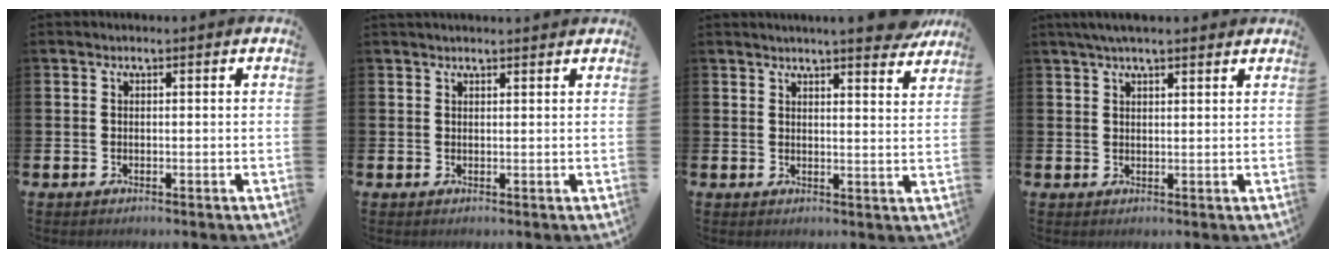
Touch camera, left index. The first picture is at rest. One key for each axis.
{"total": 1.1, "fx": 1.0, "fy": 0.0, "fz": 0.2, "tx": 0.008, "ty": -0.005, "tz": 0.016}
{"total": 5.3, "fx": 5.1, "fy": -0.2, "fz": 1.3, "tx": -0.019, "ty": -0.028, "tz": 0.088}
{"total": 3.3, "fx": 2.8, "fy": 0.6, "fz": 1.7, "tx": -0.035, "ty": -0.002, "tz": 0.050}